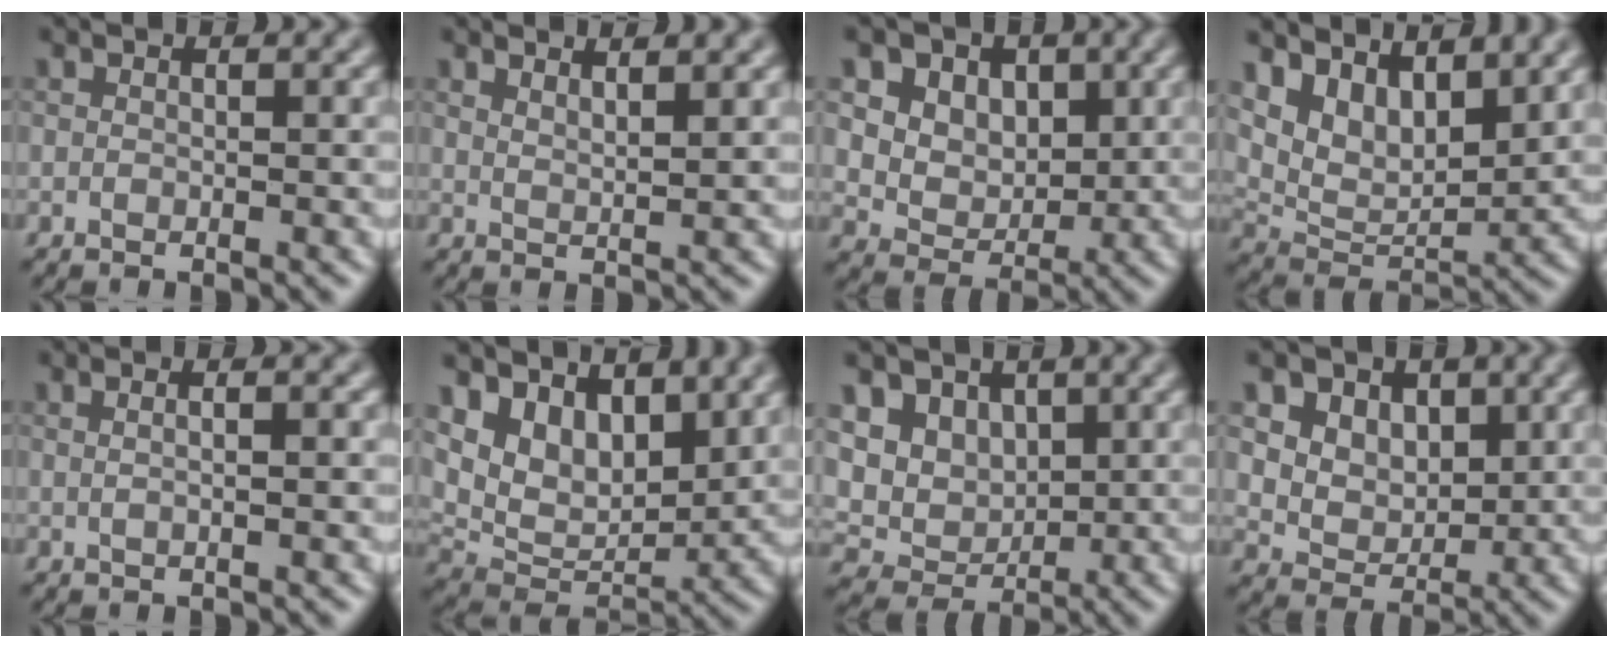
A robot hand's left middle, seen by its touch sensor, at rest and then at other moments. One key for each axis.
{"total": 2.3, "fx": 1.8, "fy": 0.7, "fz": 1.4, "tx": -0.005, "ty": 0.003, "tz": 0.020}
{"total": 9.7, "fx": 4.6, "fy": 7.3, "fz": 4.5, "tx": -0.081, "ty": 0.004, "tz": 0.074}
{"total": 6.7, "fx": 4.3, "fy": 3.3, "fz": 4.0, "tx": -0.075, "ty": -0.009, "tz": 0.079}
{"total": 3.2, "fx": 1.1, "fy": 1.5, "fz": 2.7, "tx": -0.014, "ty": 0.017, "tz": -0.012}
{"total": 6.9, "fx": 3.9, "fy": 4.2, "fz": 3.9, "tx": -0.074, "ty": -0.017, "tz": 0.065}
{"total": 8.4, "fx": 3.0, "fy": 6.6, "fz": 4.2, "tx": -0.077, "ty": 0.012, "tz": 0.047}
{"total": 8.1, "fx": 3.9, "fy": 6.1, "fz": 3.7, "tx": -0.069, "ty": -0.001, "tz": 0.065}